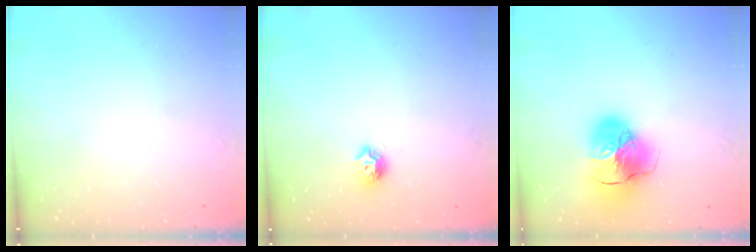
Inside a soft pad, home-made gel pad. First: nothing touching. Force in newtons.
{"total": 6.5, "press": 6.5, "slide": 0.3}
{"total": 19.2, "press": 19.0, "slide": 2.1}